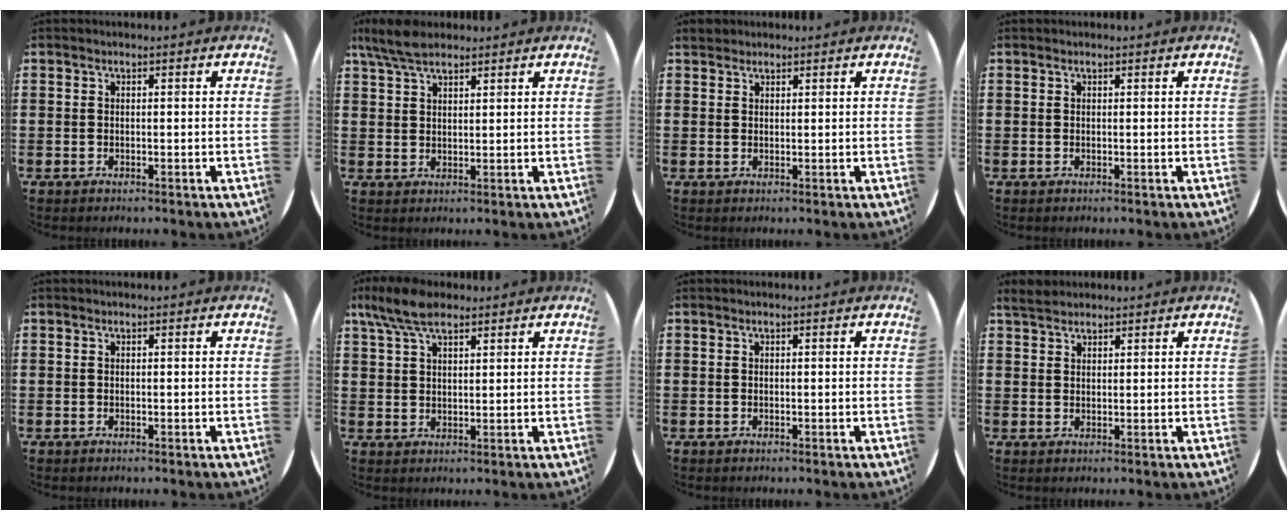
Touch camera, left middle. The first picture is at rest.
{"total": 5.1, "force": [4.2, 1.6, 2.5], "torque": [-0.058, 0.000, 0.078]}
{"total": 1.3, "force": [1.2, 0.4, -0.1], "torque": [0.007, 0.001, 0.022]}
{"total": 0.0}
{"total": 0.0}
{"total": 6.5, "force": [4.6, 2.6, 3.8], "torque": [-0.077, 0.000, 0.083]}
{"total": 0.0}
{"total": 2.3, "force": [2.1, 0.8, 0.5], "torque": [-0.006, 0.003, 0.040]}